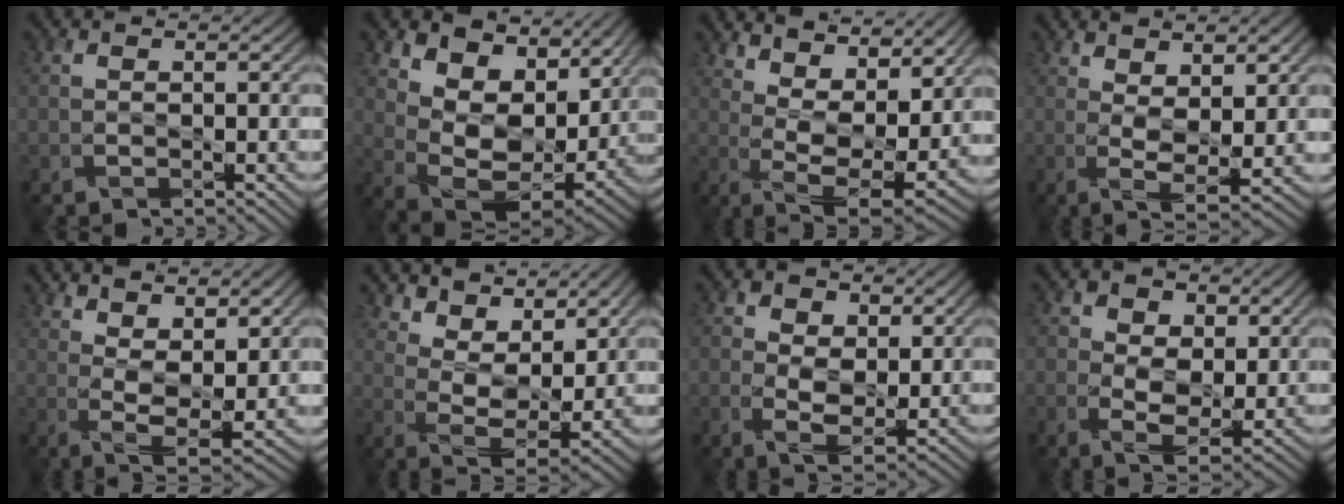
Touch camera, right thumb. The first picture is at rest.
{"total": 11.9, "force": [5.7, 6.7, 8.0], "torque": [-0.160, 0.000, 0.101]}
{"total": 12.3, "force": [7.4, 3.9, 9.0], "torque": [-0.165, -0.001, 0.120]}
{"total": 6.1, "force": [2.4, 1.2, 5.5], "torque": [-0.087, -0.007, 0.041]}
{"total": 7.8, "force": [4.2, 1.8, 6.3], "torque": [-0.111, -0.002, 0.070]}
{"total": 8.4, "force": [6.6, 2.5, 4.6], "torque": [-0.092, -0.018, 0.114]}
{"total": 4.5, "force": [1.2, 2.8, 3.3], "torque": [-0.064, -0.007, 0.018]}
{"total": 5.2, "force": [1.1, 3.4, 3.8], "torque": [-0.073, -0.009, 0.016]}